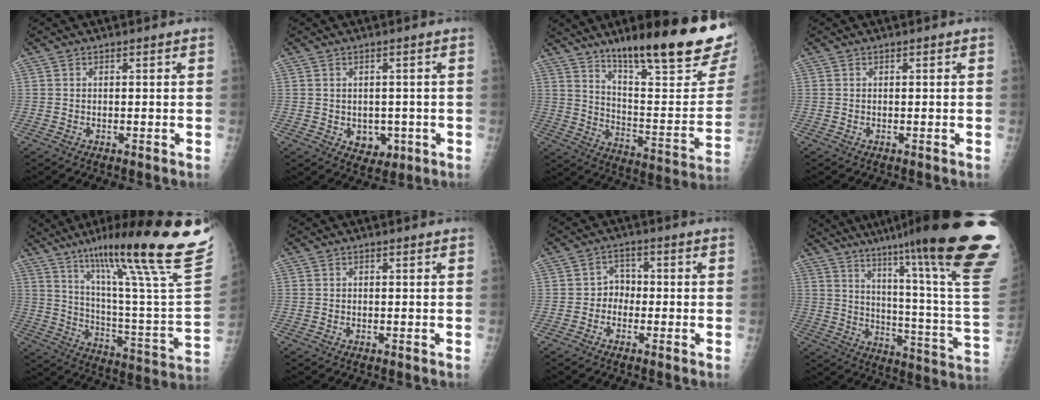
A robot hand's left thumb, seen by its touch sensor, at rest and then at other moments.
{"total": 4.4, "force": [-0.8, 3.5, 2.6], "torque": [-0.014, -0.002, 0.002]}
{"total": 28.0, "force": [18.9, 5.2, 19.9], "torque": [-0.264, -0.090, 0.286]}
{"total": 0.0}
{"total": 29.8, "force": [21.1, 1.0, 21.1], "torque": [-0.307, -0.116, 0.322]}
{"total": 0.0}
{"total": 3.0, "force": [-1.2, 2.5, 1.2], "torque": [0.004, 0.013, -0.028]}
{"total": 31.0, "force": [20.7, 2.0, 23.0], "torque": [-0.262, -0.100, 0.288]}